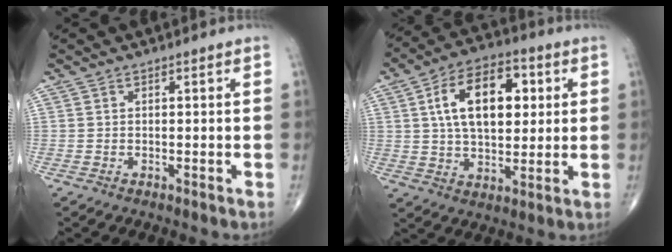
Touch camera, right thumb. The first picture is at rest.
{"total": 15.8, "force": [3.7, 9.0, 12.4], "torque": [-0.177, 0.005, 0.058]}